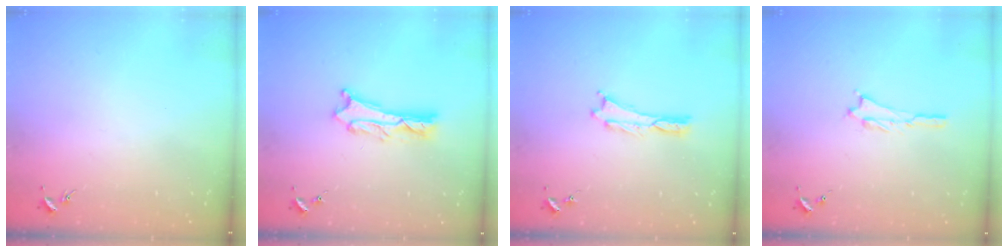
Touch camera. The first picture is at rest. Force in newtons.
{"total": 2.6, "press": 2.6, "slide": 0.3}
{"total": 0.0}
{"total": 0.8, "press": 0.8, "slide": 0.2}